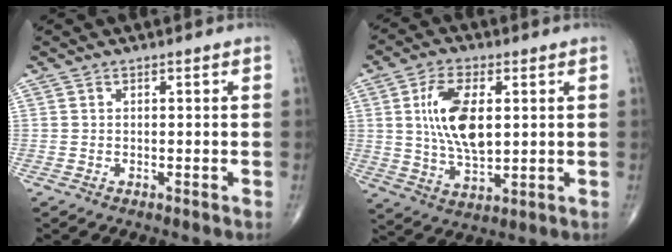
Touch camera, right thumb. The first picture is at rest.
{"total": 12.4, "force": [2.2, 6.2, 10.5], "torque": [-0.195, -0.010, 0.045]}